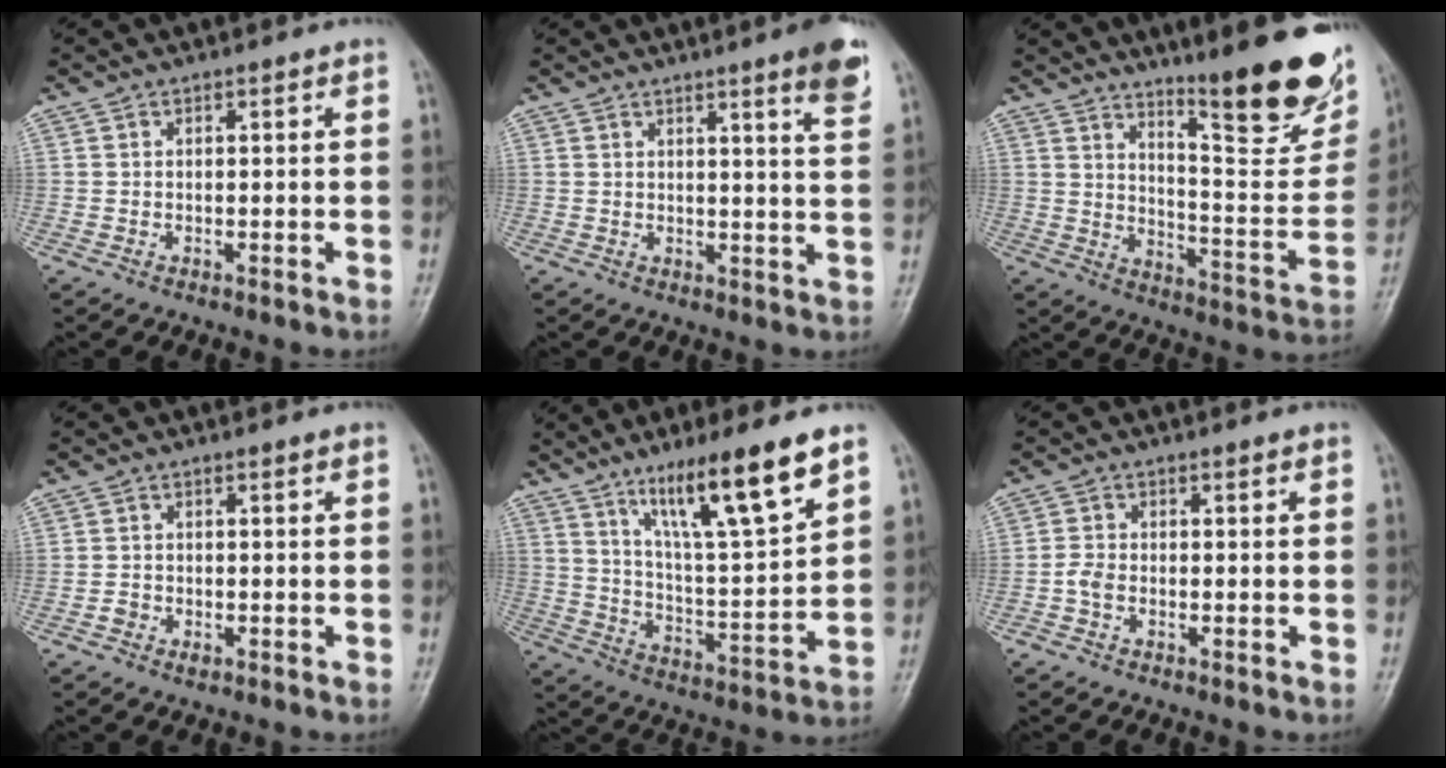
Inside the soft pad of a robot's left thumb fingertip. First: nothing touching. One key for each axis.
{"total": 6.5, "fx": 4.1, "fy": 0.1, "fz": 5.0, "tx": -0.060, "ty": -0.027, "tz": 0.052}
{"total": 22.2, "fx": 14.9, "fy": 5.0, "fz": 15.7, "tx": -0.177, "ty": -0.105, "tz": 0.220}
{"total": 1.5, "fx": -0.8, "fy": 1.0, "fz": 0.7, "tx": -0.008, "ty": 0.008, "tz": -0.013}
{"total": 16.2, "fx": 10.1, "fy": 2.1, "fz": 12.5, "tx": -0.203, "ty": -0.051, "tz": 0.182}
{"total": 1.9, "fx": -0.9, "fy": 1.2, "fz": 1.2, "tx": -0.023, "ty": 0.004, "tz": -0.022}